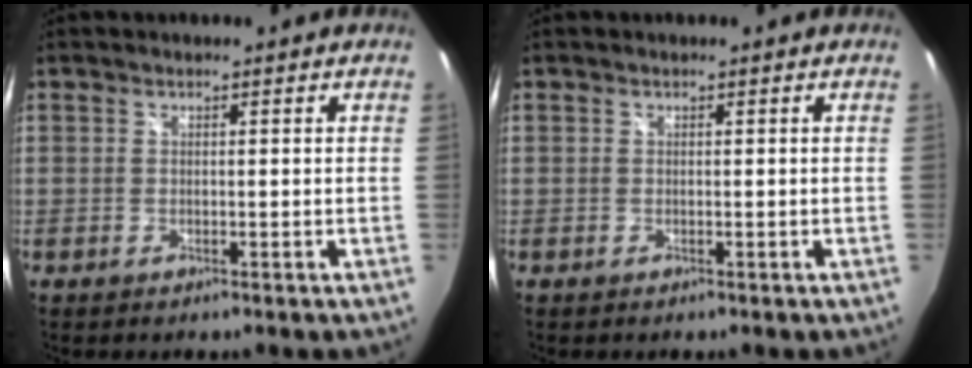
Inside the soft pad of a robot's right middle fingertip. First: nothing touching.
{"total": 0.0}